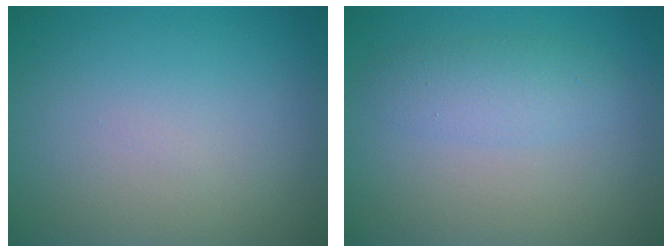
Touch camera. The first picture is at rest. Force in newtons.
{"total": 2.4, "press": 2.4, "slide": 0.0}